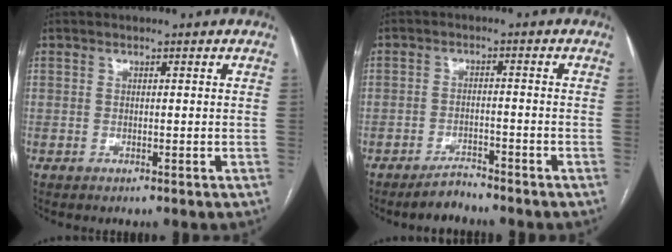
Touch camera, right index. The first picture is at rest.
{"total": 3.2, "force": [-3.1, 0.5, 0.8], "torque": [-0.014, -0.006, -0.053]}